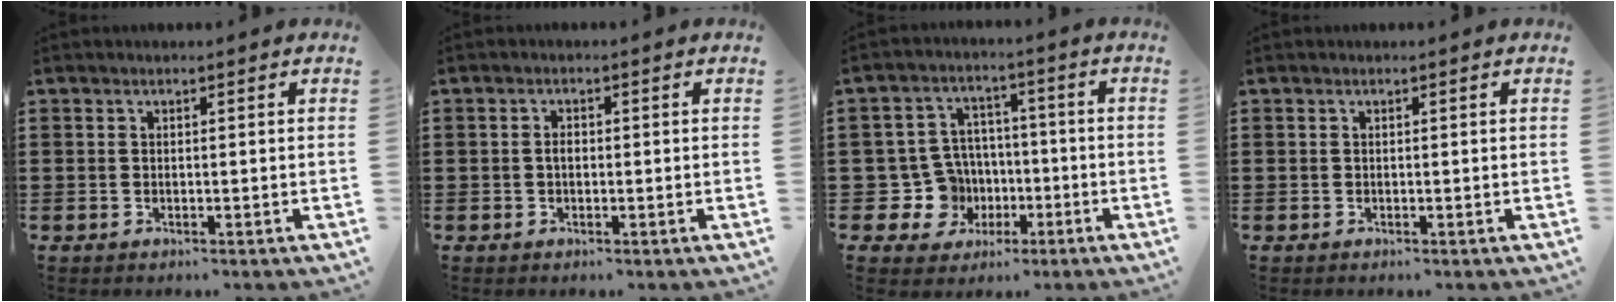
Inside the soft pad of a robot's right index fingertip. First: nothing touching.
{"total": 1.1, "force": [0.0, 0.5, 1.0], "torque": [-0.019, 0.003, 0.000]}
{"total": 8.5, "force": [-1.6, 7.8, 3.0], "torque": [-0.113, 0.008, -0.021]}
{"total": 0.0}